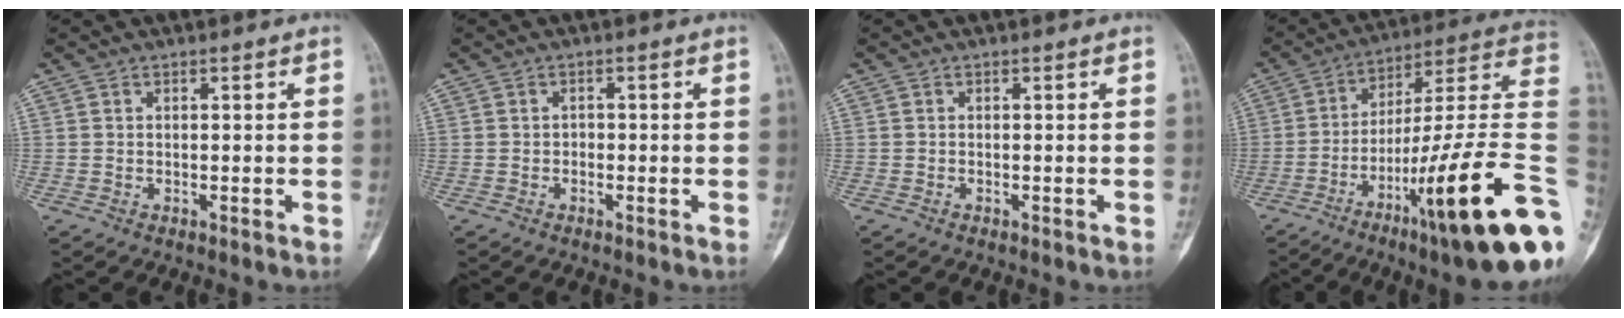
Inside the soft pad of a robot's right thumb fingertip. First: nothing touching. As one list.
[{"total": 0.9, "force": [-0.4, 0.7, 0.4], "torque": [0.001, 0.004, -0.011]}, {"total": 0.0}, {"total": 28.2, "force": [-8.9, 3.5, 26.5], "torque": [-0.341, 0.058, -0.136]}]